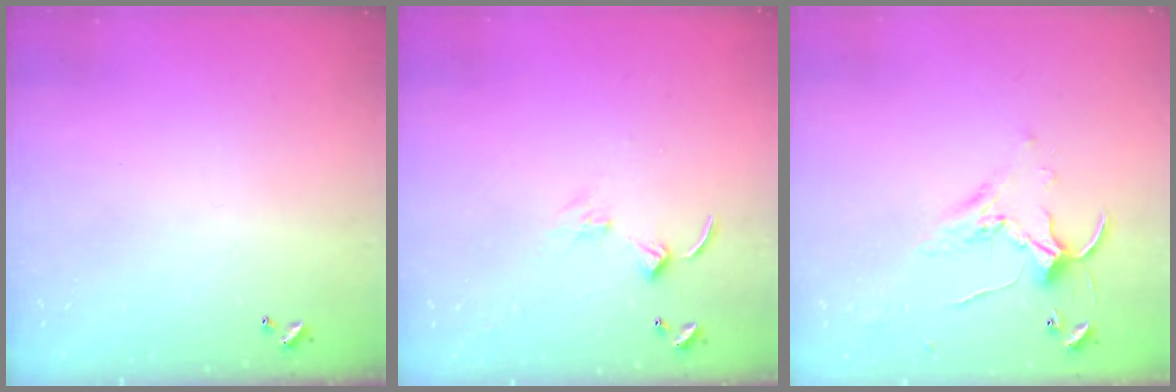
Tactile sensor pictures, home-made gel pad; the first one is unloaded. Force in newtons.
{"total": 1.4, "press": 1.3, "slide": 0.3}
{"total": 1.5, "press": 1.5, "slide": 0.3}